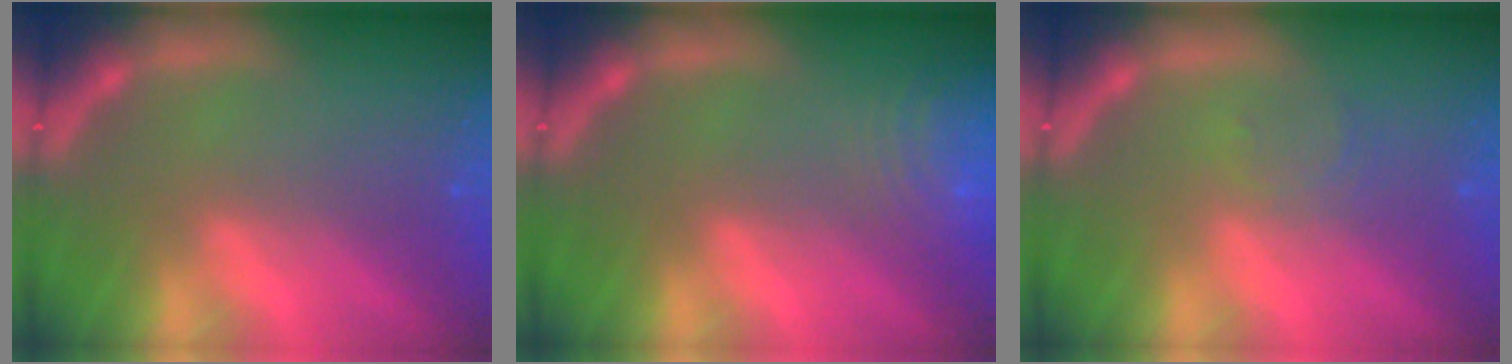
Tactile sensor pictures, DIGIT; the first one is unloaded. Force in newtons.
{"total": 7.5}
{"total": 1.5}